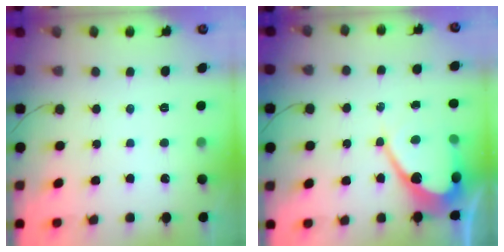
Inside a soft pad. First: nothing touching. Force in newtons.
{"total": 12.4, "press": 12.4, "slide": 0.8}